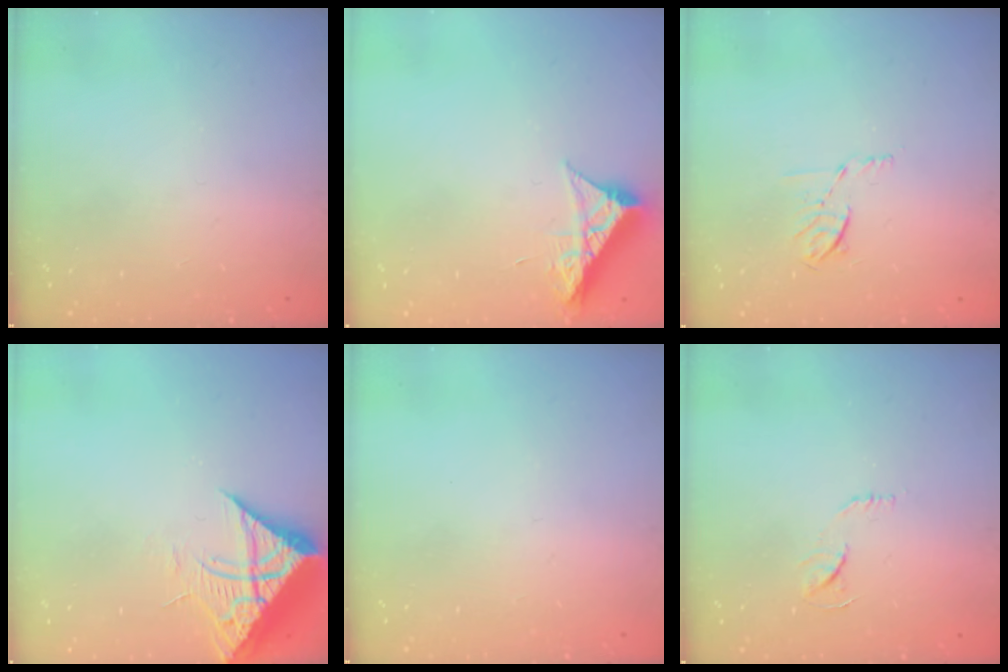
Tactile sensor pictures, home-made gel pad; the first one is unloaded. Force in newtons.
{"total": 8.9, "press": 8.9, "slide": 0.3}
{"total": 5.7, "press": 5.6, "slide": 1.2}
{"total": 11.8, "press": 11.7, "slide": 1.2}
{"total": 0.0}
{"total": 6.1, "press": 6.1, "slide": 0.3}